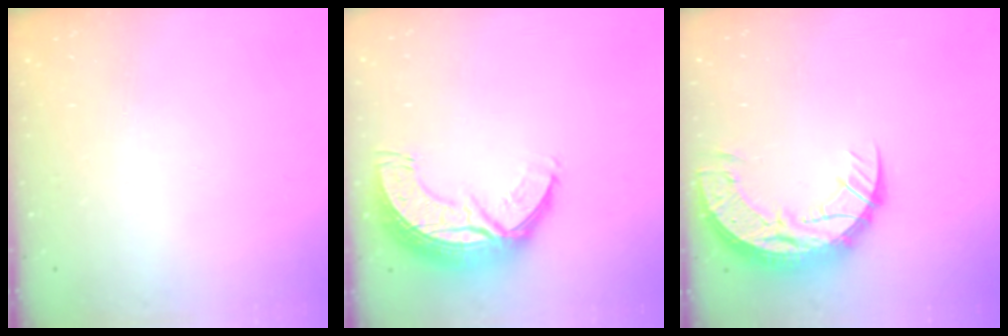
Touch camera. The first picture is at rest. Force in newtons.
{"total": 10.2, "press": 10.2, "slide": 0.6}
{"total": 13.2, "press": 13.2, "slide": 0.9}